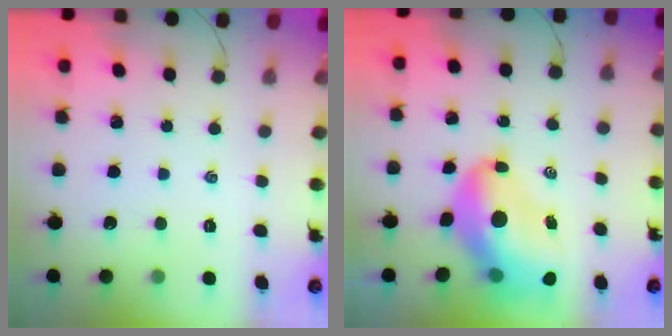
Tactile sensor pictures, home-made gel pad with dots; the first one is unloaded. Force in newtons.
{"total": 15.1, "press": 14.5, "slide": 3.9}